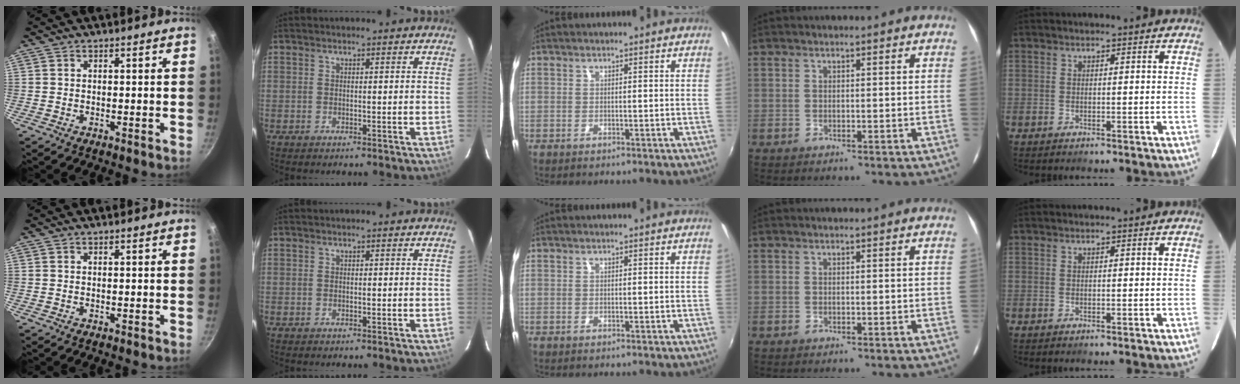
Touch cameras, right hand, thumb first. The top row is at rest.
{}